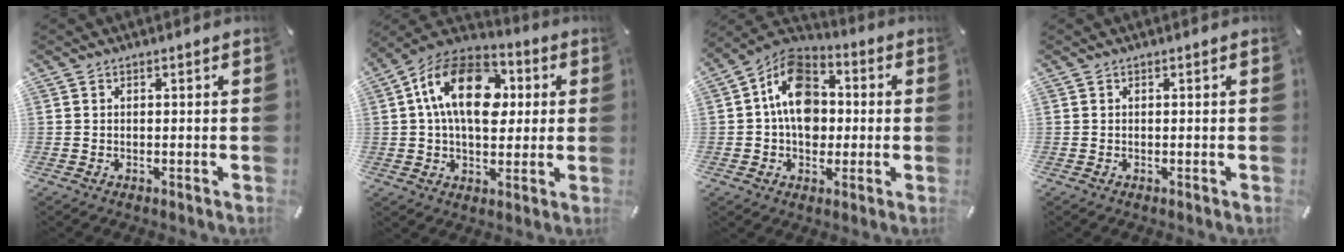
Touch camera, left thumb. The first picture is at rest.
{"total": 18.9, "force": [3.5, 12.7, 13.5], "torque": [-0.250, 0.003, 0.057]}
{"total": 13.7, "force": [-0.1, 10.5, 8.7], "torque": [-0.150, 0.015, -0.005]}
{"total": 0.0}